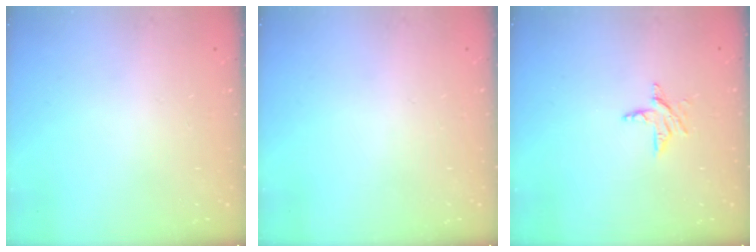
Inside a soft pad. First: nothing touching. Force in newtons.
{"total": 0.0}
{"total": 6.1, "press": 6.0, "slide": 0.6}